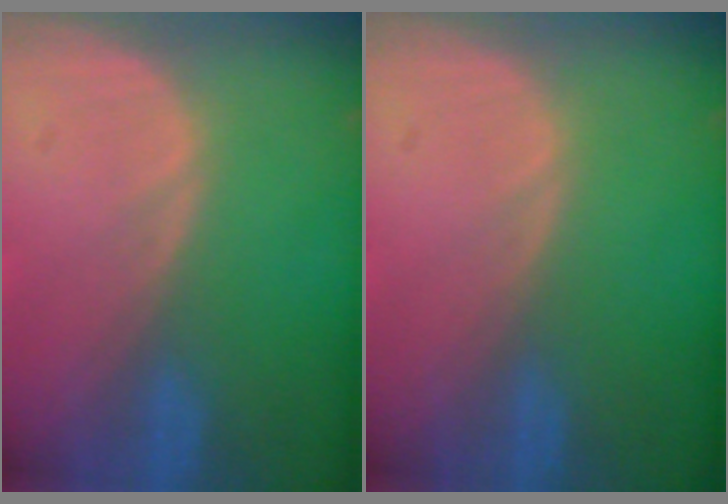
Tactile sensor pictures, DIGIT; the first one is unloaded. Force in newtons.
{"total": 0.0}